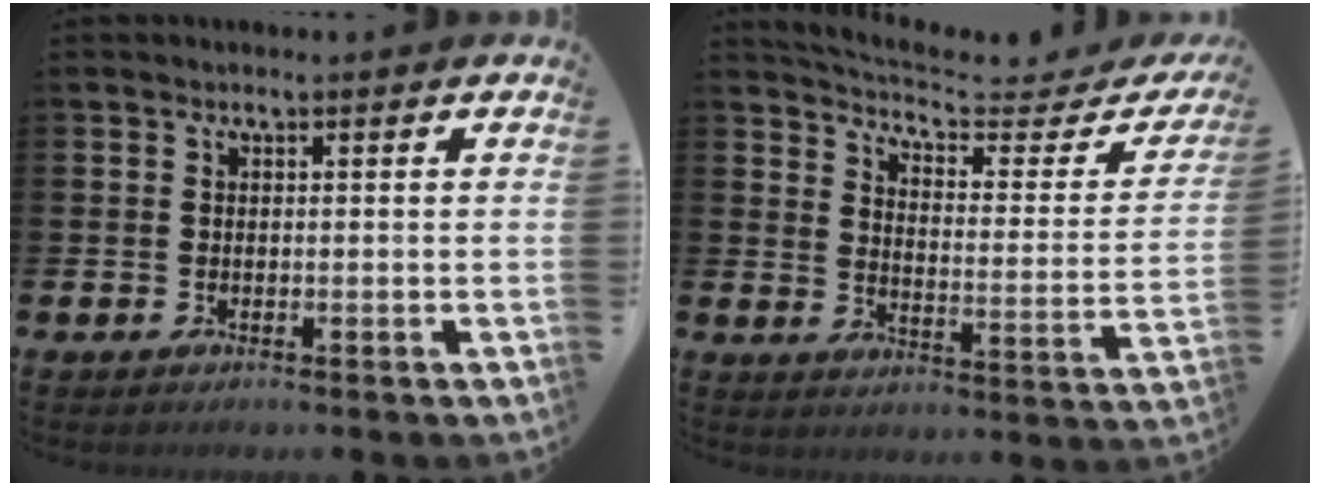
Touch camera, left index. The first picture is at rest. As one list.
[{"total": 5.6, "force": [5.2, 1.1, 1.9], "torque": [-0.060, -0.039, 0.083]}]